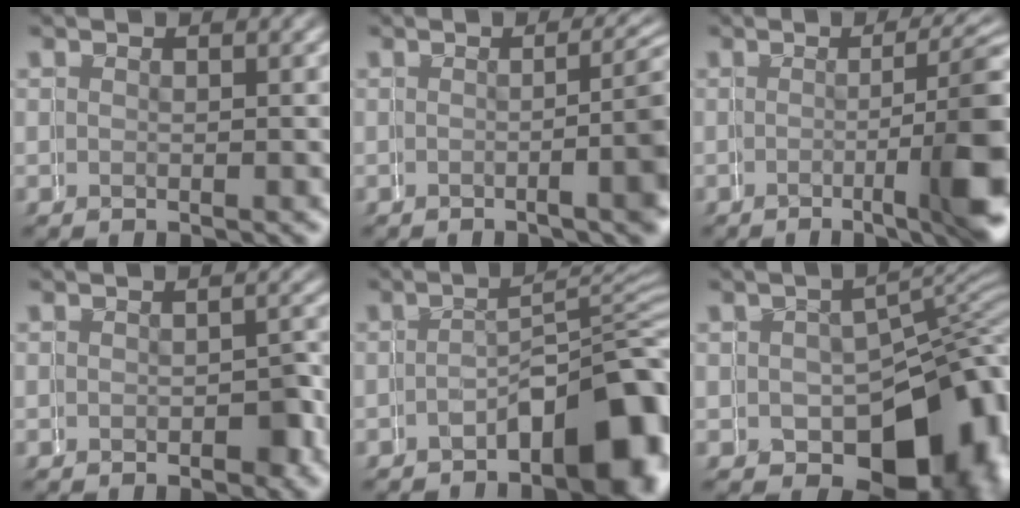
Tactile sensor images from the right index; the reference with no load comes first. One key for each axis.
{"total": 4.0, "fx": -0.3, "fy": 0.3, "fz": 4.0, "tx": -0.023, "ty": 0.006, "tz": -0.007}
{"total": 8.3, "fx": -2.1, "fy": 1.5, "fz": 7.9, "tx": -0.080, "ty": -0.003, "tz": -0.027}
{"total": 1.6, "fx": -0.8, "fy": 0.6, "fz": 1.2, "tx": -0.016, "ty": 0.010, "tz": -0.017}
{"total": 9.0, "fx": -4.6, "fy": 3.9, "fz": 6.6, "tx": -0.064, "ty": 0.006, "tz": -0.068}
{"total": 14.7, "fx": -4.0, "fy": 9.7, "fz": 10.2, "tx": -0.147, "ty": -0.042, "tz": -0.035}